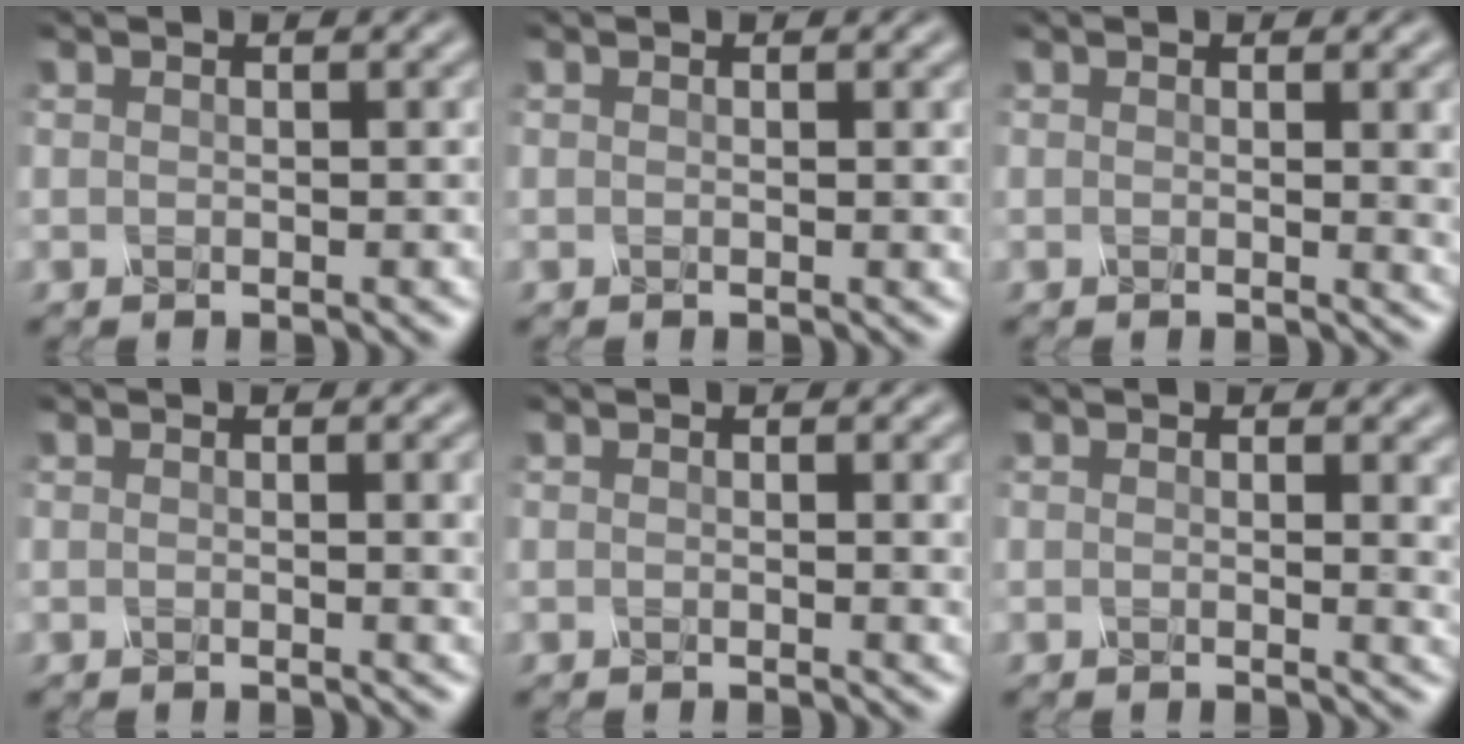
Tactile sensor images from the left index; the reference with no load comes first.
{"total": 0.7, "force": [0.1, 0.2, 0.7], "torque": [-0.005, 0.001, -0.002]}
{"total": 3.2, "force": [0.3, 0.9, 3.0], "torque": [-0.027, 0.000, 0.002]}
{"total": 3.1, "force": [0.3, 1.0, 2.9], "torque": [-0.026, 0.003, 0.000]}
{"total": 1.7, "force": [0.2, 0.5, 1.6], "torque": [-0.014, 0.000, -0.002]}
{"total": 2.9, "force": [0.5, 1.0, 2.7], "torque": [-0.019, 0.000, 0.005]}